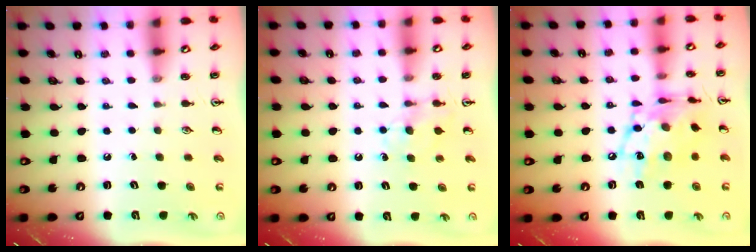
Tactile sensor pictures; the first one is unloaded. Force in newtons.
{"total": 5.1, "press": 5.0, "slide": 0.7}
{"total": 14.9, "press": 14.9, "slide": 1.1}